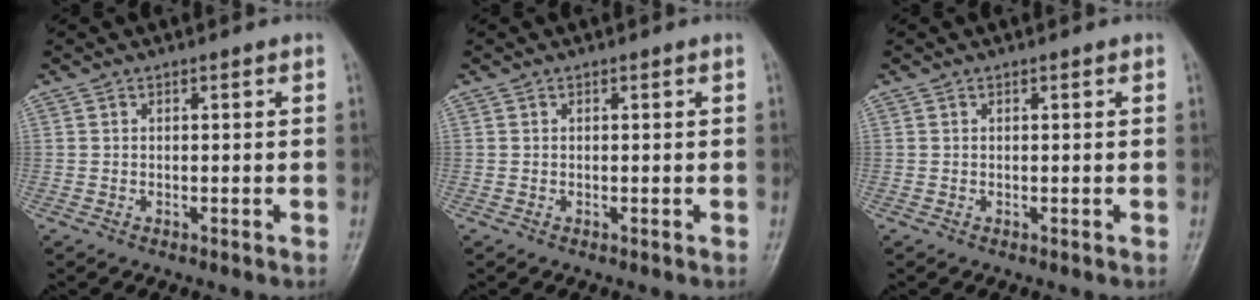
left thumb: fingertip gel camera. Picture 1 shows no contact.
{"total": 0.0}
{"total": 0.0}